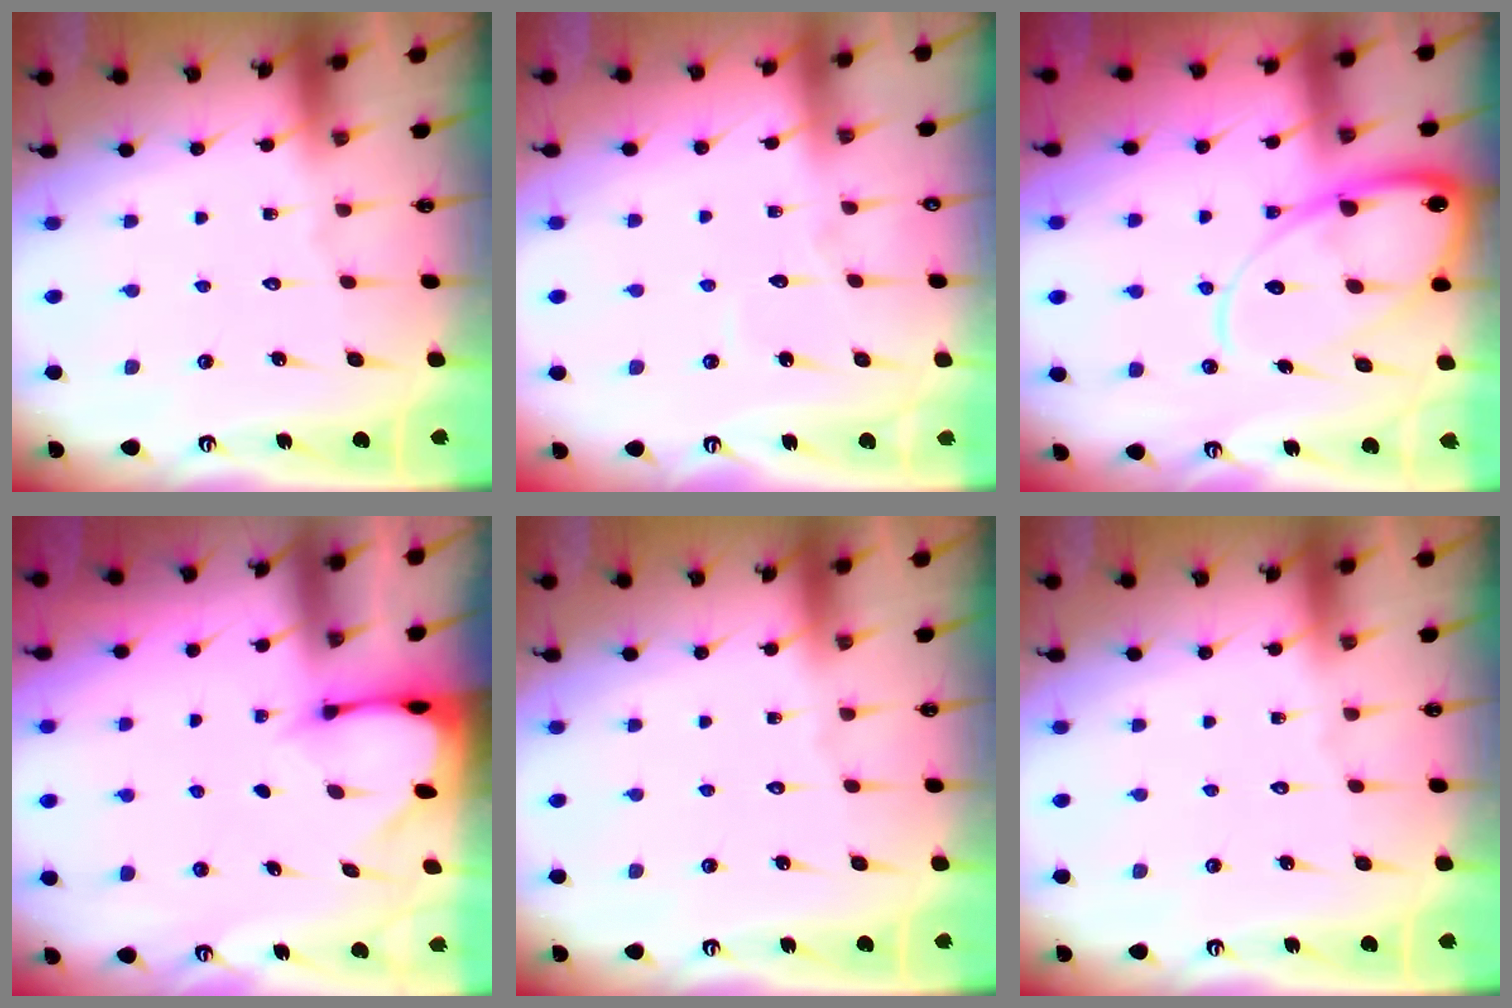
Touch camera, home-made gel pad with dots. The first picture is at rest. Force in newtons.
{"total": 3.2, "press": 3.1, "slide": 0.3}
{"total": 15.2, "press": 15.2, "slide": 1.5}
{"total": 2.3, "press": 2.3, "slide": 0.1}
{"total": 0.0}
{"total": 0.0}